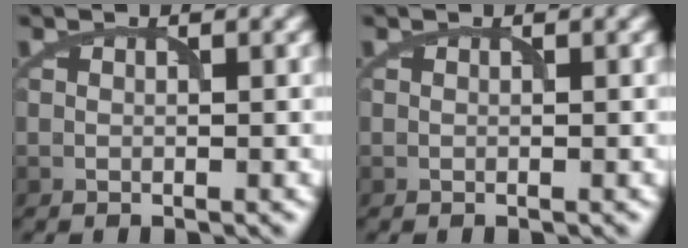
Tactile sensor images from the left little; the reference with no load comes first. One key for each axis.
{"total": 0.0}